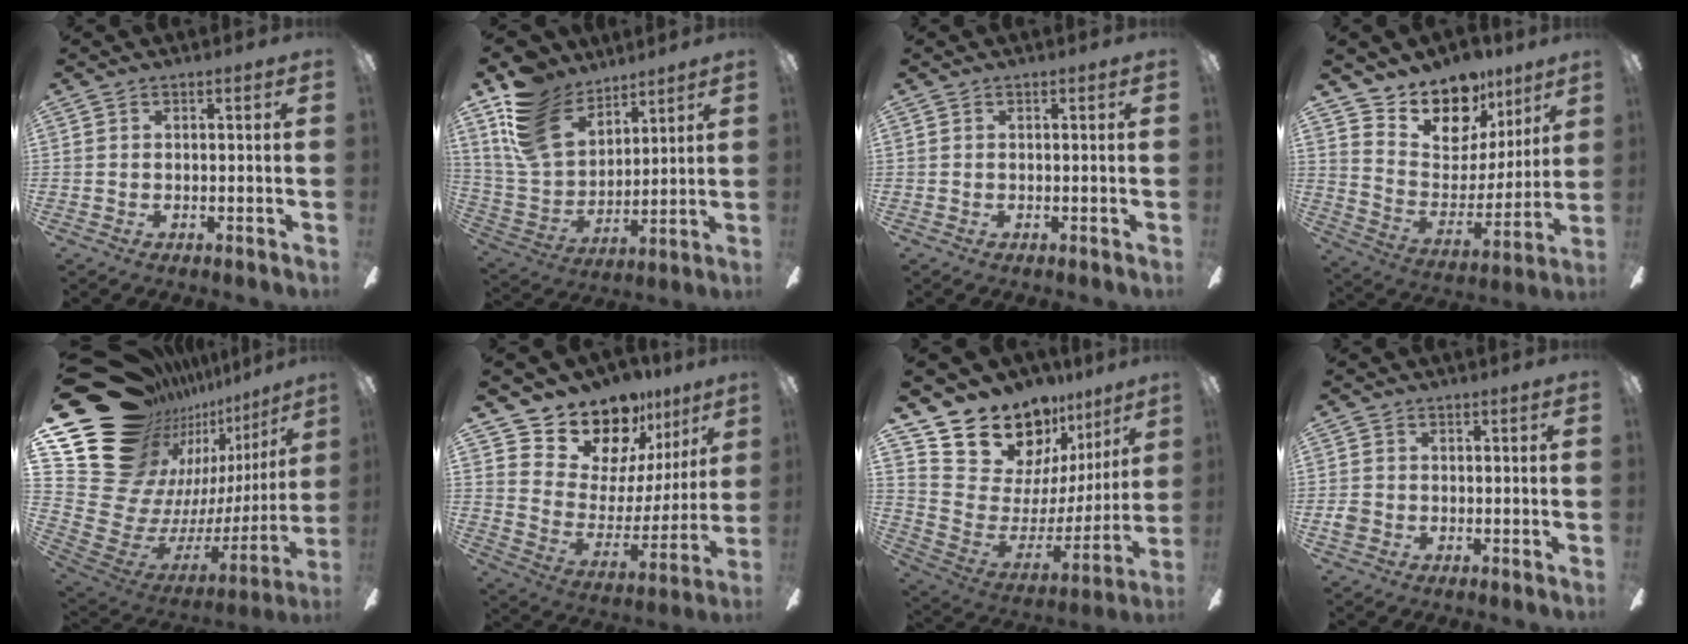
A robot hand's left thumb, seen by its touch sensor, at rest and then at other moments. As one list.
[{"total": 16.7, "force": [10.8, 10.4, 7.4], "torque": [-0.176, -0.048, 0.211]}, {"total": 0.0}, {"total": 13.1, "force": [9.7, 7.9, 3.7], "torque": [-0.072, -0.077, 0.183]}, {"total": 27.0, "force": [16.0, 17.3, 13.1], "torque": [-0.206, -0.163, 0.357]}, {"total": 16.1, "force": [14.0, 7.3, 3.3], "torque": [-0.084, -0.121, 0.255]}, {"total": 15.9, "force": [14.1, 6.5, 3.1], "torque": [-0.070, -0.137, 0.260]}, {"total": 2.2, "force": [-0.5, 2.0, 0.9], "torque": [-0.015, 0.006, -0.010]}]